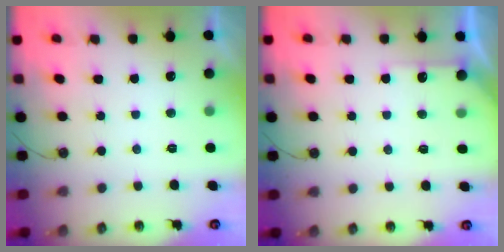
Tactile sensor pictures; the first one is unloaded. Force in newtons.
{"total": 6.3, "press": 6.3, "slide": 0.4}